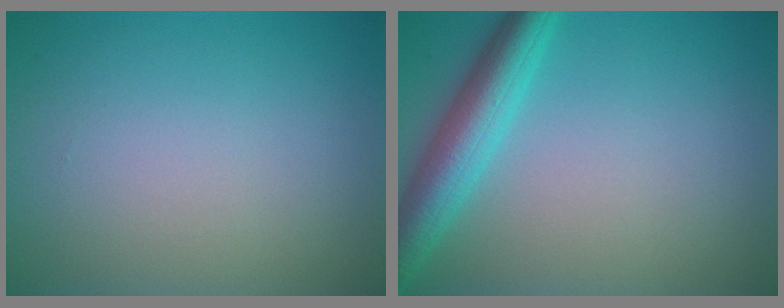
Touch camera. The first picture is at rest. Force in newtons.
{"total": 5.1, "press": 5.1, "slide": 0.2}